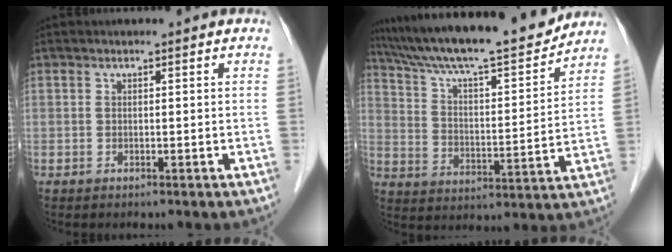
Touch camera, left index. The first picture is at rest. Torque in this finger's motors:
{"motor_torque": [-0.07, -0.41, 0.63, 0.14]}